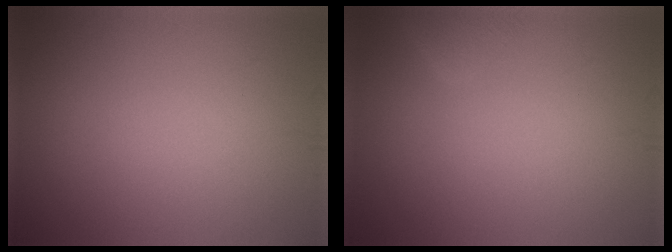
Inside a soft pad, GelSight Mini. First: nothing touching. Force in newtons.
{"total": 1.3, "press": 1.3, "slide": 0.1}